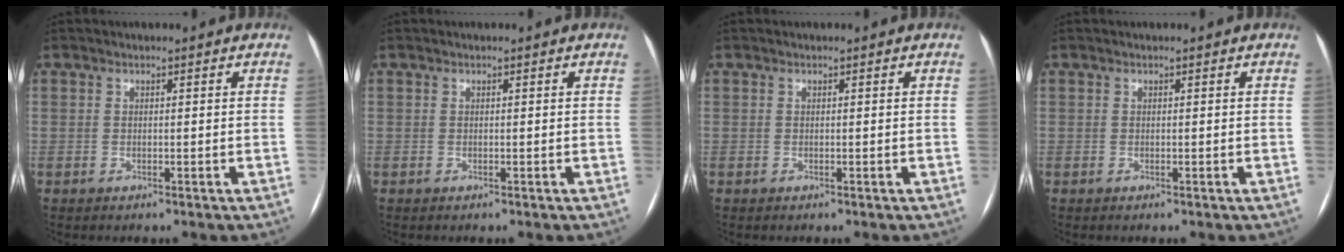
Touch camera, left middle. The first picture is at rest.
{"total": 0.0}
{"total": 0.0}
{"total": 0.0}